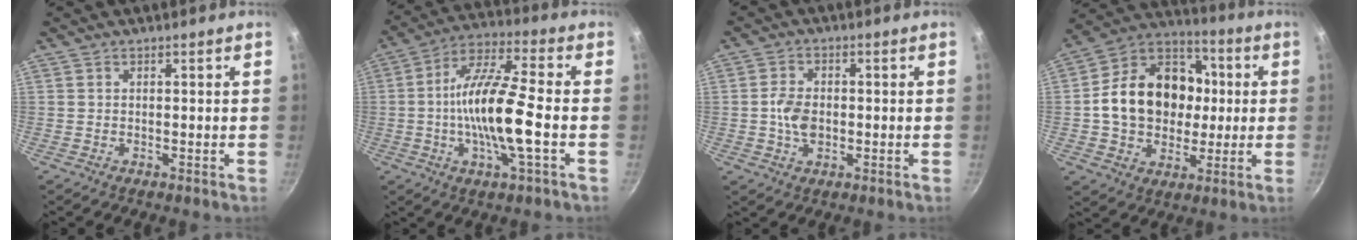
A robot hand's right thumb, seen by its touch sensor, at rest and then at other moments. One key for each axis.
{"total": 15.2, "fx": -2.4, "fy": 3.3, "fz": 14.7, "tx": -0.272, "ty": 0.028, "tz": -0.056}
{"total": 5.4, "fx": -0.6, "fy": 3.7, "fz": 3.9, "tx": -0.064, "ty": 0.005, "tz": -0.013}
{"total": 20.6, "fx": 0.6, "fy": 16.2, "fz": 12.6, "tx": -0.180, "ty": 0.032, "tz": 0.002}